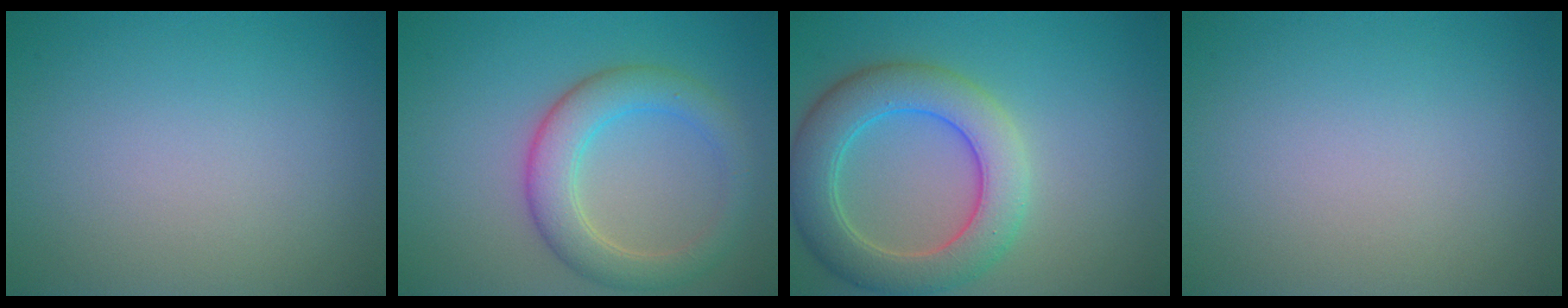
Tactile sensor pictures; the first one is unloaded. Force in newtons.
{"total": 4.8, "press": 4.8, "slide": 0.4}
{"total": 6.7, "press": 6.7, "slide": 0.2}
{"total": 0.0}